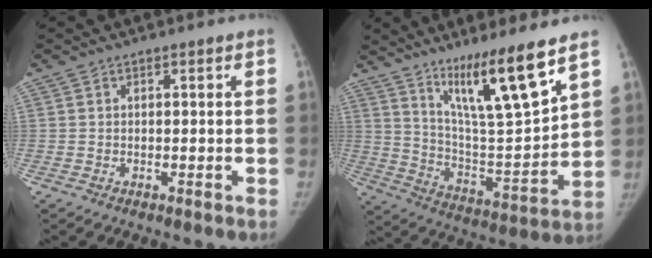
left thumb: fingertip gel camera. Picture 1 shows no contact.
{"total": 17.4, "force": [11.4, 1.9, 13.1], "torque": [-0.201, -0.080, 0.206]}